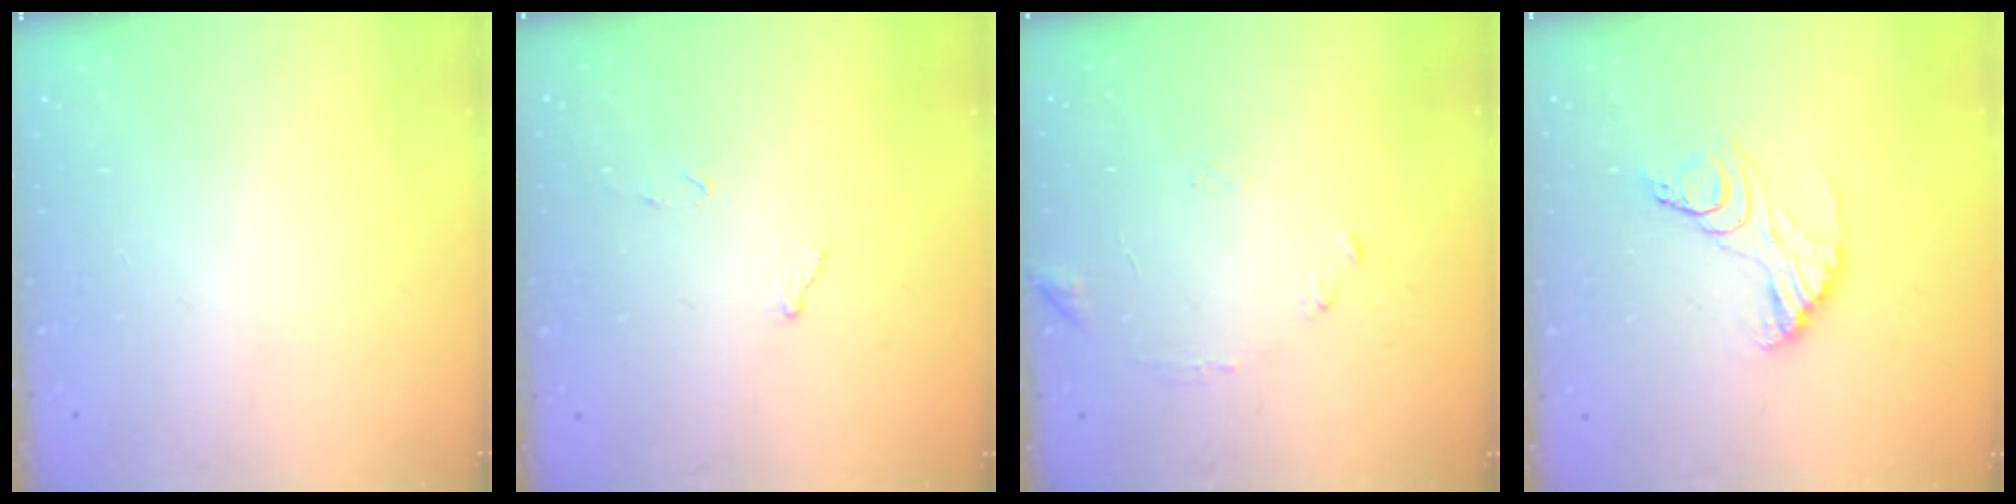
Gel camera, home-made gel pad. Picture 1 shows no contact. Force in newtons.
{"total": 7.1, "press": 7.1, "slide": 0.4}
{"total": 8.4, "press": 8.3, "slide": 0.5}
{"total": 11.2, "press": 11.2, "slide": 1.0}